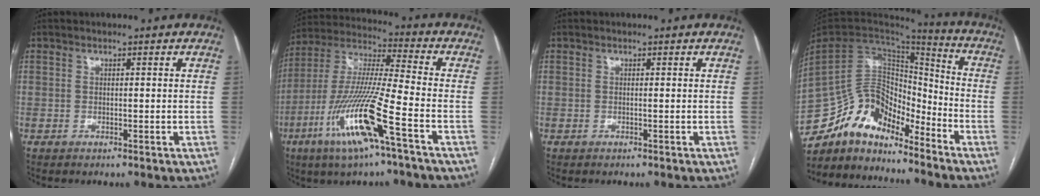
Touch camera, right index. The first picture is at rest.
{"total": 16.8, "force": [-7.6, 0.3, 14.9], "torque": [-0.312, -0.020, -0.146]}
{"total": 0.0}
{"total": 14.2, "force": [-12.5, 5.5, 3.8], "torque": [-0.065, 0.060, -0.229]}